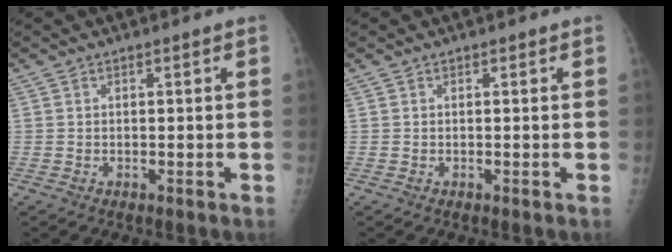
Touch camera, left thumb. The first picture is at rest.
{"total": 0.0}